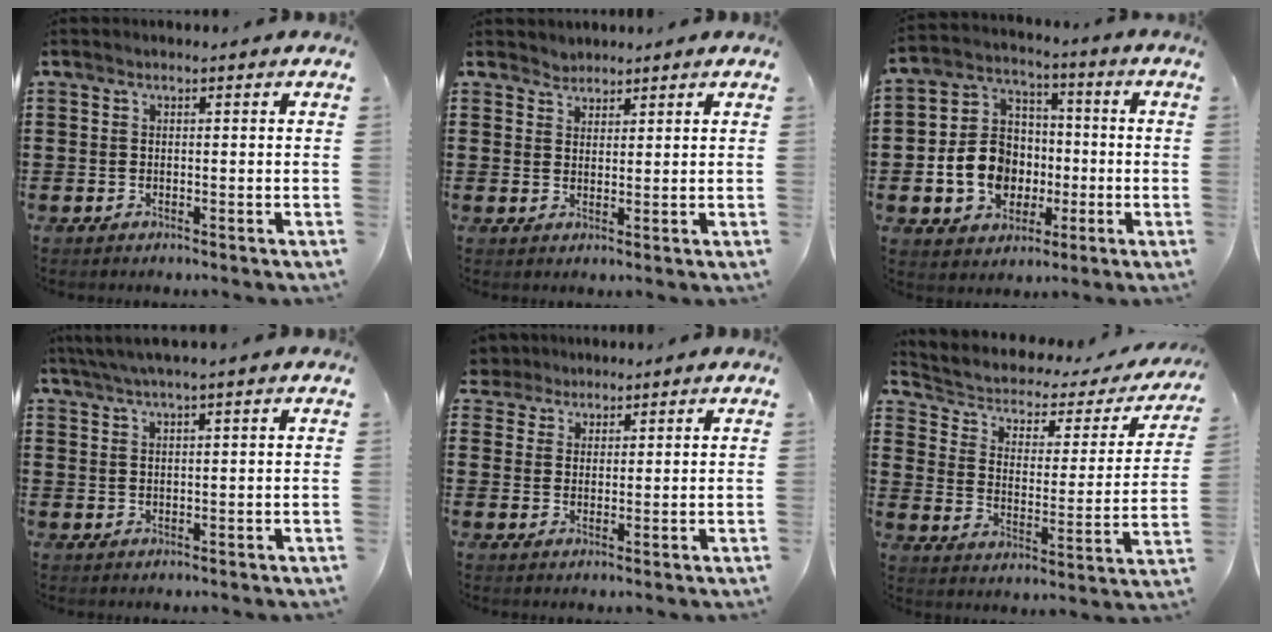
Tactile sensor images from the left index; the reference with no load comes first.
{"total": 1.9, "force": [1.7, 0.8, -0.4], "torque": [0.002, 0.004, 0.033]}
{"total": 10.0, "force": [-2.0, 8.7, 4.6], "torque": [-0.126, 0.017, -0.035]}
{"total": 2.8, "force": [2.0, -0.2, 1.9], "torque": [-0.040, 0.002, 0.037]}
{"total": 2.9, "force": [2.4, 1.7, -0.1], "torque": [-0.014, 0.008, 0.045]}
{"total": 3.0, "force": [1.6, 1.9, 1.7], "torque": [-0.049, -0.018, 0.016]}